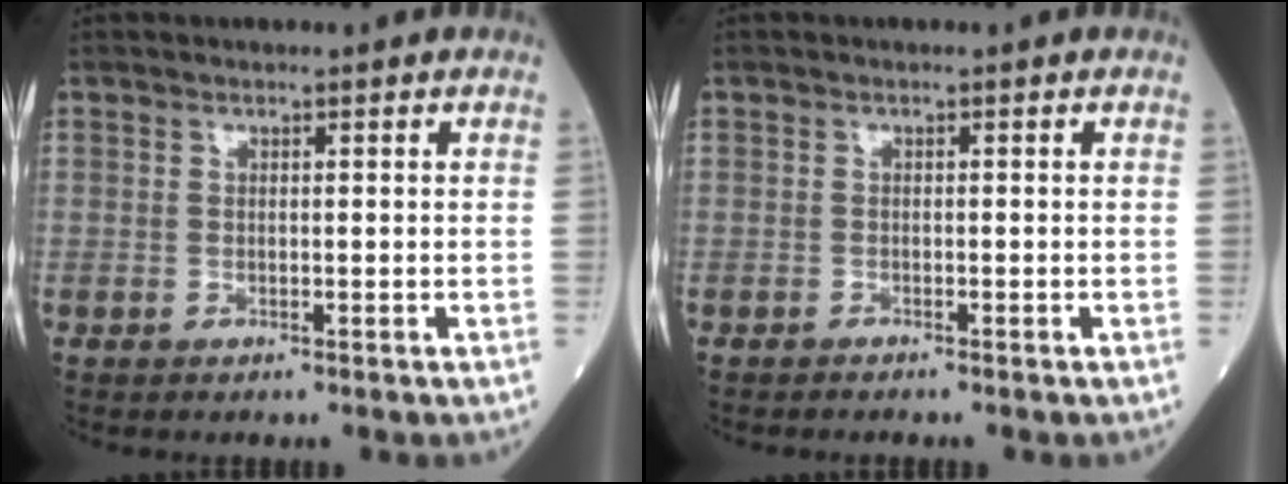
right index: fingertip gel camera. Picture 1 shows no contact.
{"total": 0.8, "force": [-0.8, -0.1, 0.2], "torque": [-0.005, 0.000, -0.014]}